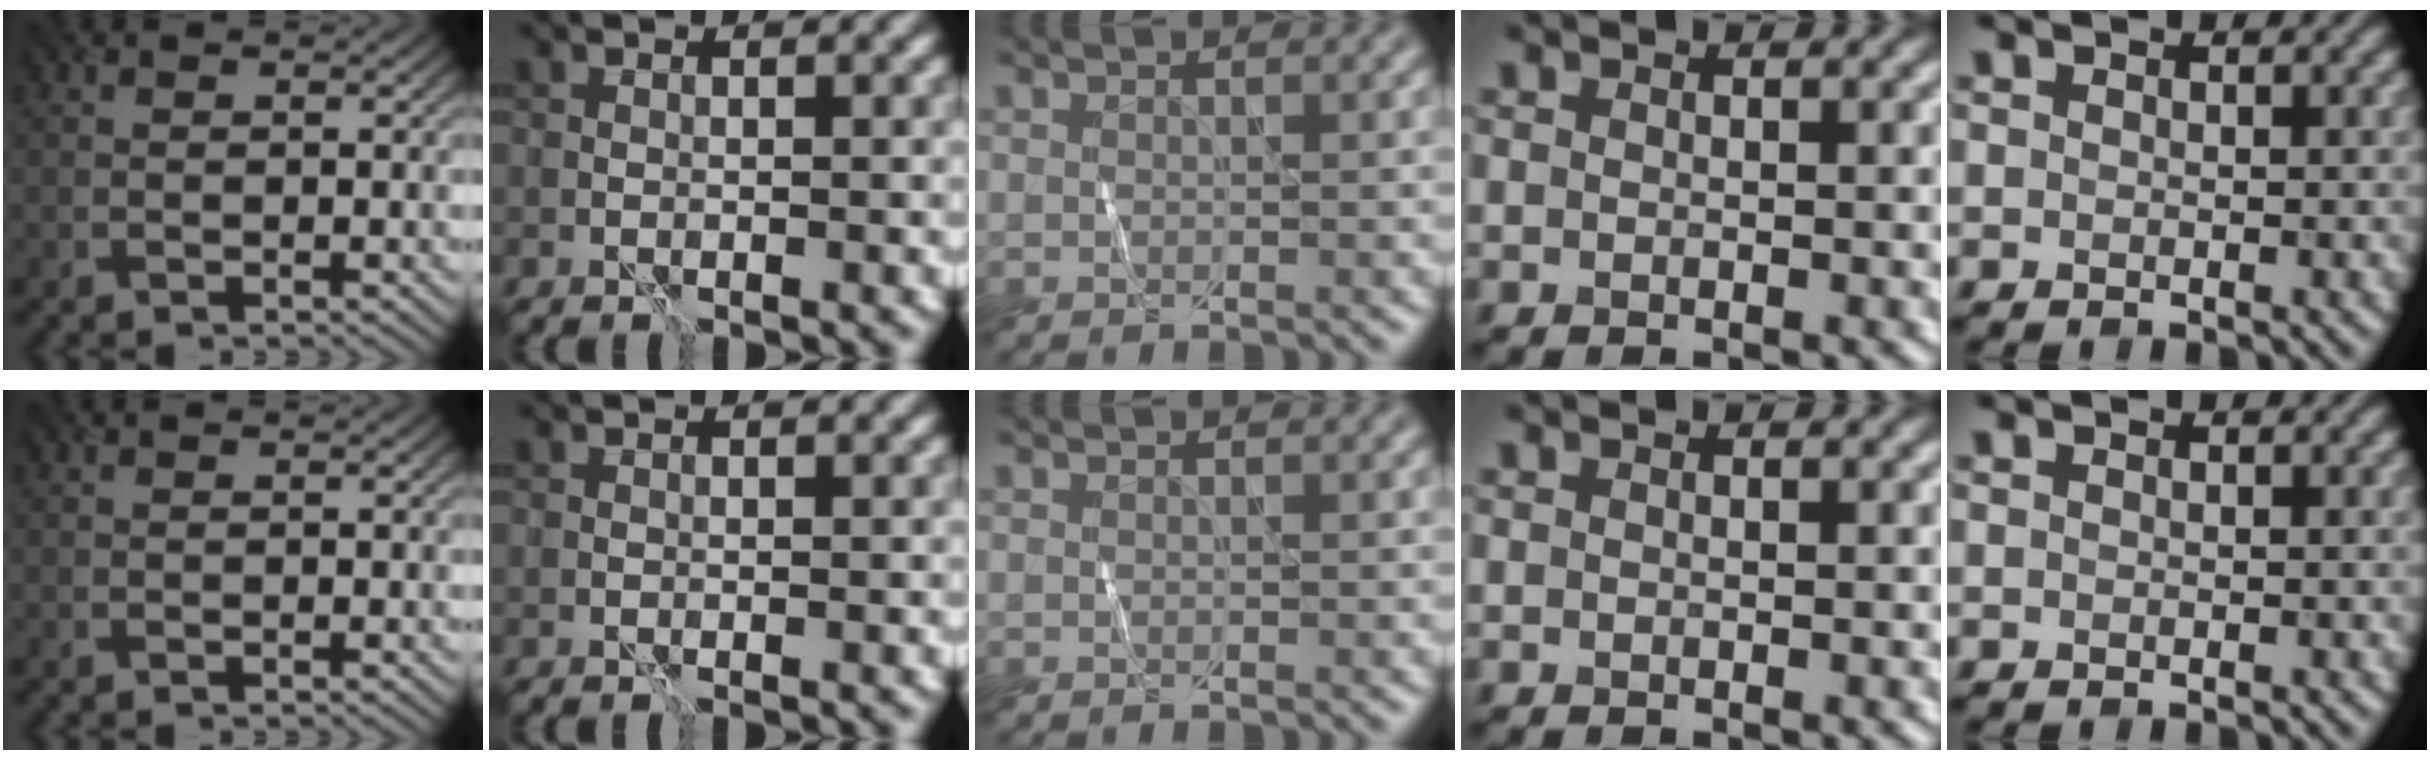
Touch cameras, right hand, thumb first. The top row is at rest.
{}